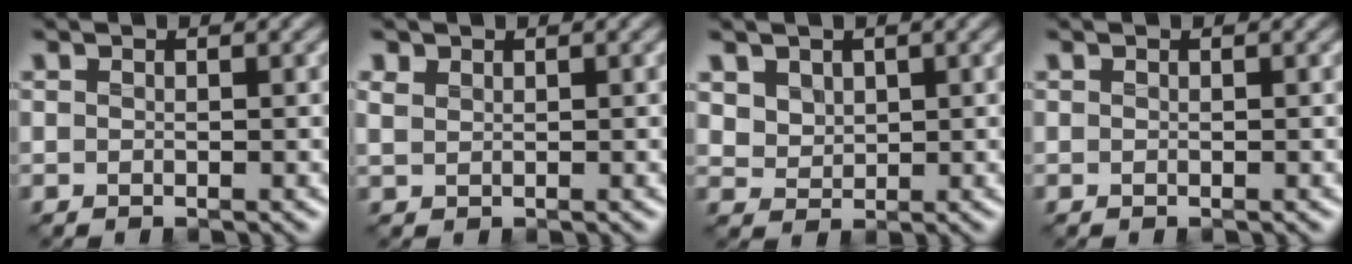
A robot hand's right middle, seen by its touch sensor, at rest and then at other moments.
{"total": 1.1, "force": [0.8, 0.7, 0.4], "torque": [-0.015, 0.000, 0.017]}
{"total": 3.1, "force": [1.6, 2.2, 1.4], "torque": [-0.051, -0.005, 0.045]}
{"total": 0.0}